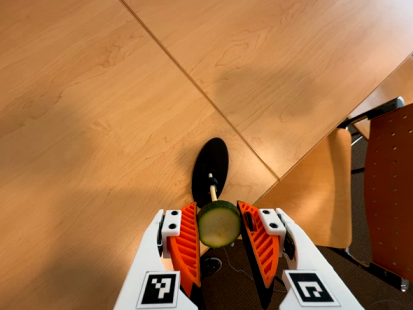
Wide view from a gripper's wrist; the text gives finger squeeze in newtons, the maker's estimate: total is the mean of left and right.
{"total": 8.5, "left": 8.7, "right": 8.3}